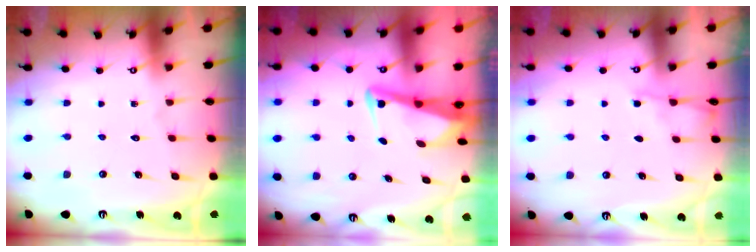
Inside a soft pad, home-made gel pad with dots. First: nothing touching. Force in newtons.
{"total": 3.4, "press": 3.3, "slide": 0.8}
{"total": 2.6, "press": 2.5, "slide": 0.4}